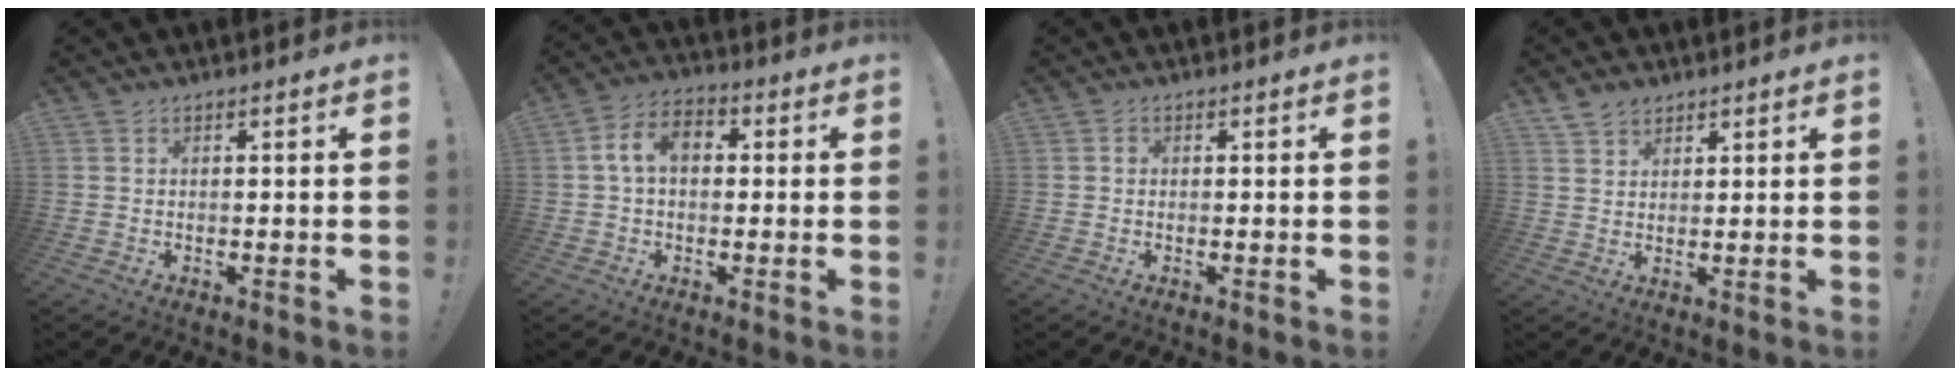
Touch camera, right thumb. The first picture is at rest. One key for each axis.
{"total": 8.8, "fx": 1.2, "fy": 5.9, "fz": 6.4, "tx": -0.113, "ty": 0.016, "tz": 0.024}
{"total": 0.8, "fx": -0.3, "fy": 0.8, "fz": 0.2, "tx": -0.005, "ty": 0.005, "tz": -0.004}
{"total": 4.2, "fx": 3.2, "fy": 2.6, "fz": 1.0, "tx": -0.020, "ty": -0.014, "tz": 0.061}